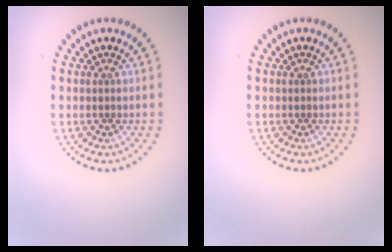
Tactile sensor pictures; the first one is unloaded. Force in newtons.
{"total": 0.0}